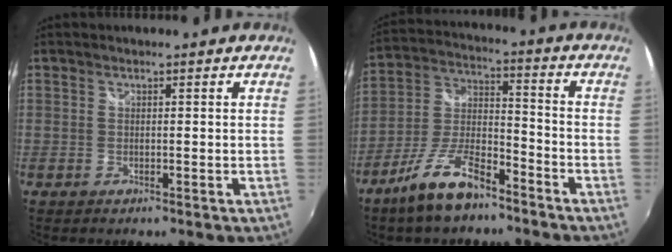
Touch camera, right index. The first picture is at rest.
{"total": 12.5, "force": [-8.8, 4.0, 7.8], "torque": [-0.169, 0.000, -0.165]}